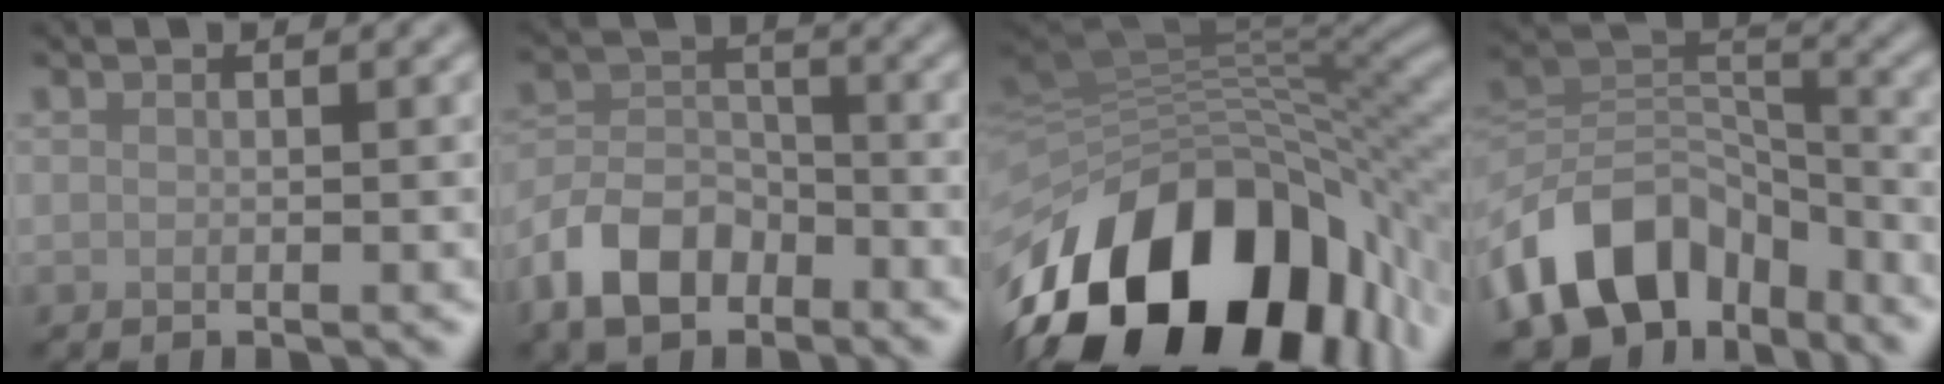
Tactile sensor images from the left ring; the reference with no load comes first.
{"total": 6.1, "force": [-3.9, 3.6, 3.0], "torque": [-0.058, 0.001, -0.086]}
{"total": 16.8, "force": [-7.1, 10.2, 11.3], "torque": [-0.194, -0.011, -0.109]}
{"total": 11.8, "force": [-6.7, 7.7, 6.0], "torque": [-0.108, 0.010, -0.132]}